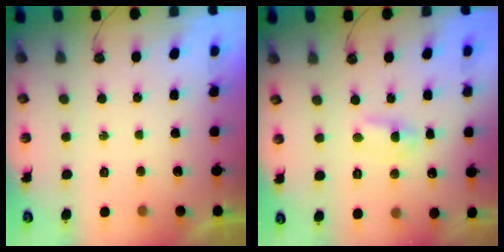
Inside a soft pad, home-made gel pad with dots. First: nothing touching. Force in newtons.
{"total": 2.9, "press": 2.9, "slide": 0.4}